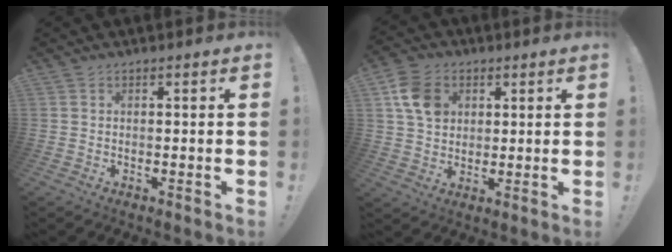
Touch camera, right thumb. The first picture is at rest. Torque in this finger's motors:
{"motor_torque": [0.12, 0.24, 0.45, 0.60, 0.05]}